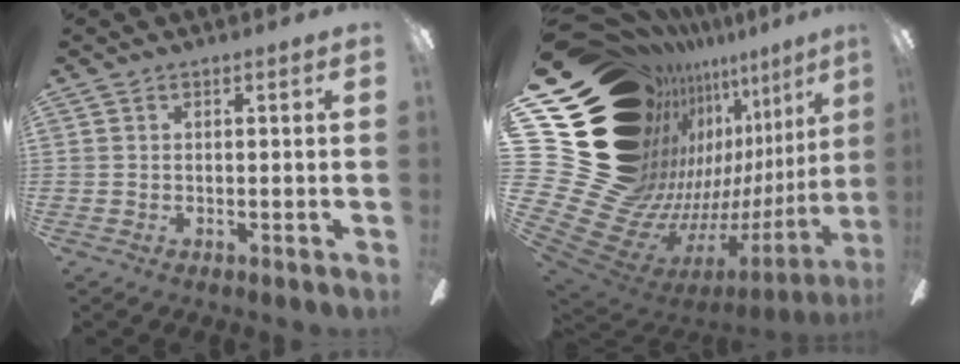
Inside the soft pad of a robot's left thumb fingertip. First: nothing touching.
{"total": 28.8, "force": [9.6, 19.5, 18.9], "torque": [-0.338, -0.143, 0.260]}